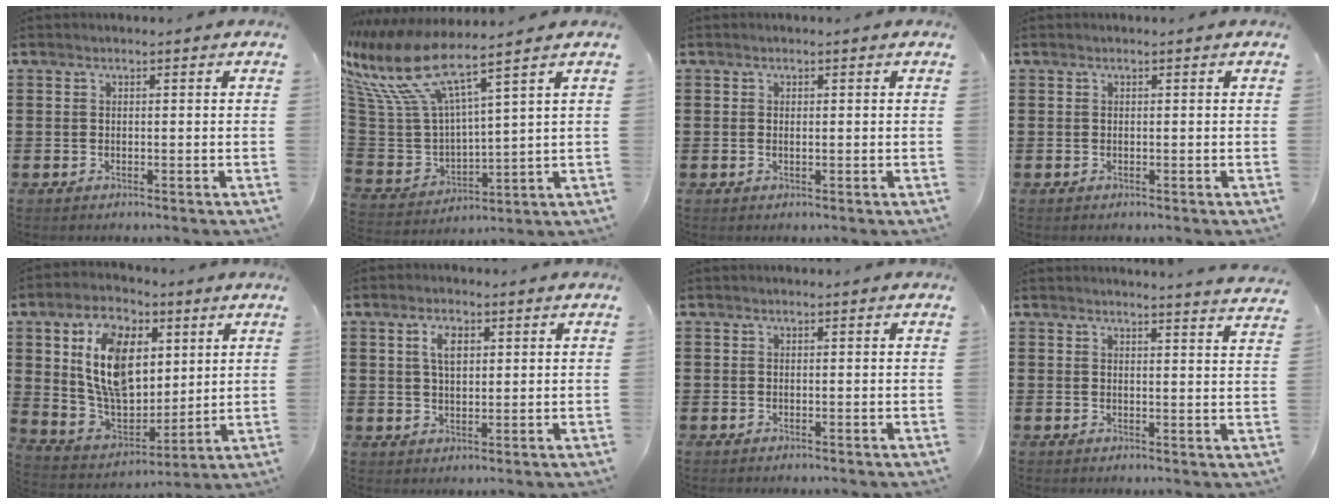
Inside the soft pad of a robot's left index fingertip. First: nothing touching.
{"total": 11.4, "force": [7.4, 2.9, 8.2], "torque": [-0.209, -0.049, 0.119]}
{"total": 0.5, "force": [0.0, 0.2, 0.5], "torque": [-0.012, -0.003, 0.002]}
{"total": 0.0}
{"total": 12.9, "force": [4.9, 7.7, 9.1], "torque": [-0.213, 0.001, 0.088]}
{"total": 4.1, "force": [1.5, 2.0, 3.2], "torque": [-0.064, 0.007, 0.023]}
{"total": 0.0}
{"total": 2.9, "force": [2.8, -0.8, 0.4], "torque": [-0.014, -0.016, 0.052]}